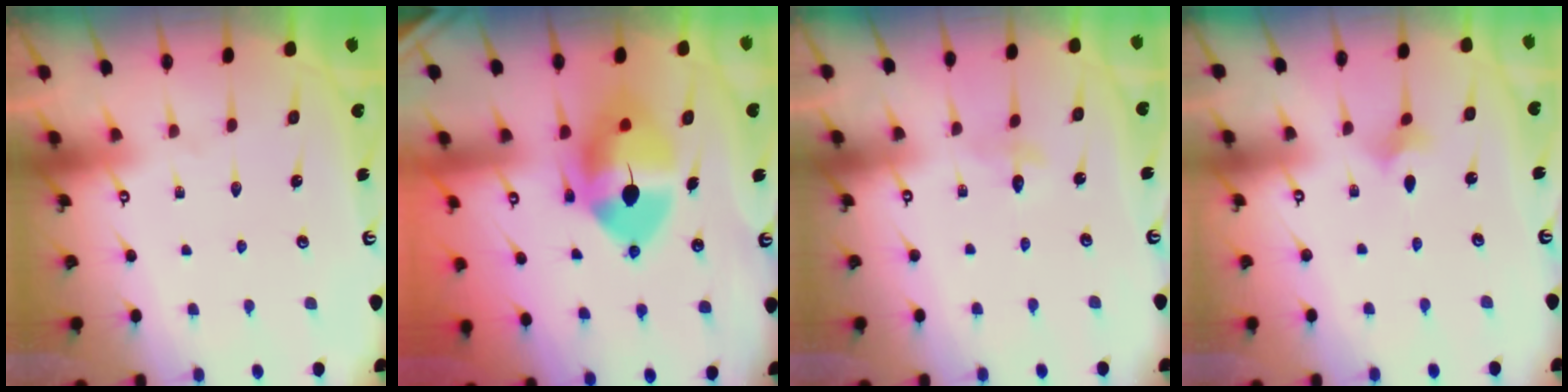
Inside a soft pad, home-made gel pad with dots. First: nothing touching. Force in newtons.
{"total": 14.5, "press": 14.2, "slide": 2.6}
{"total": 2.6, "press": 2.6, "slide": 0.3}
{"total": 1.7, "press": 1.7, "slide": 0.4}